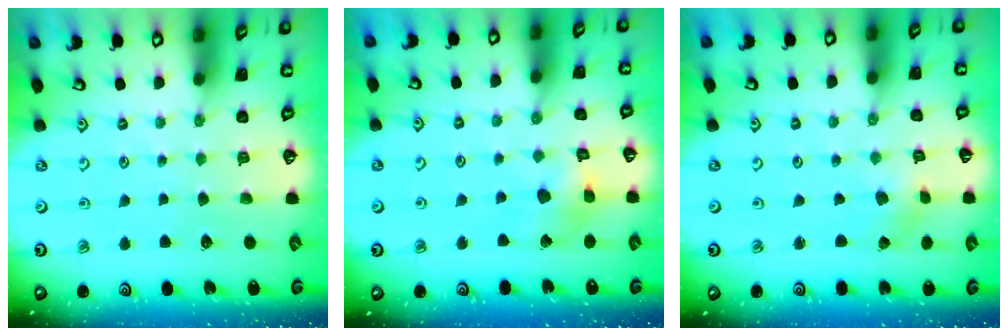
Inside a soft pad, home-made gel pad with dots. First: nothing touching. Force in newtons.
{"total": 10.6, "press": 10.5, "slide": 1.3}
{"total": 0.7, "press": 0.7, "slide": 0.2}